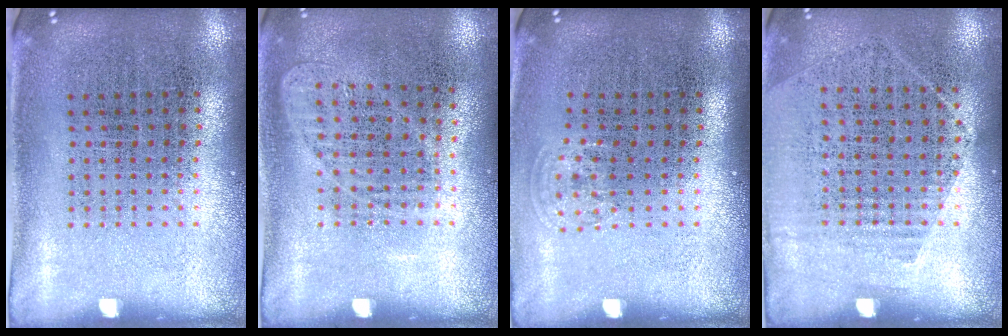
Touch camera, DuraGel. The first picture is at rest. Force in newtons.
{"total": 0.9, "press": 0.8, "slide": 0.4}
{"total": 0.8, "press": 0.6, "slide": 0.5}
{"total": 1.2, "press": 1.0, "slide": 0.6}